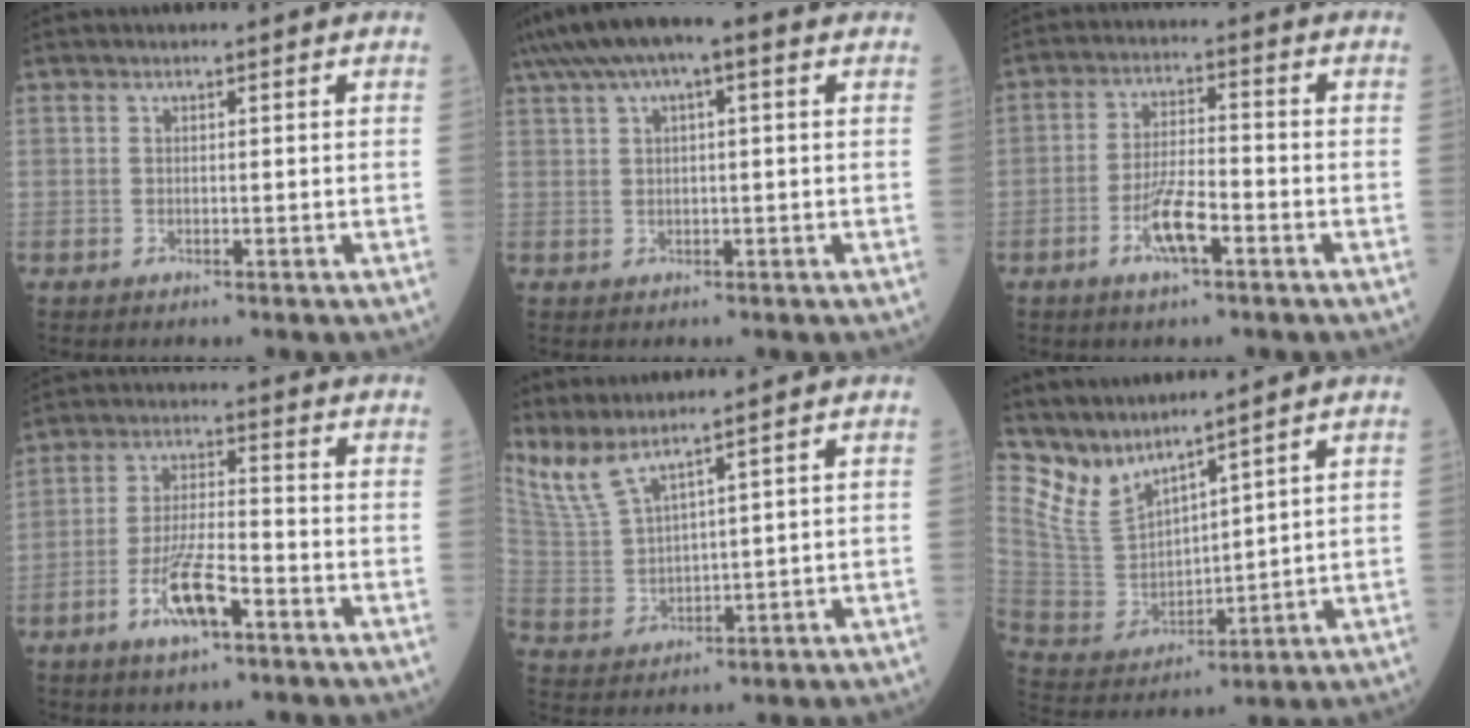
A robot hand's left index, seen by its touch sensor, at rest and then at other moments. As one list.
[{"total": 9.4, "force": [5.2, 2.3, 7.5], "torque": [-0.135, 0.047, 0.080]}, {"total": 6.4, "force": [-3.2, 1.3, 5.4], "torque": [-0.110, -0.004, -0.062]}, {"total": 8.2, "force": [-4.3, 1.9, 6.7], "torque": [-0.135, -0.004, -0.081]}, {"total": 6.0, "force": [5.3, -0.3, 2.8], "torque": [-0.084, -0.002, 0.127]}, {"total": 7.9, "force": [7.6, 0.9, 2.2], "torque": [-0.073, -0.002, 0.176]}]